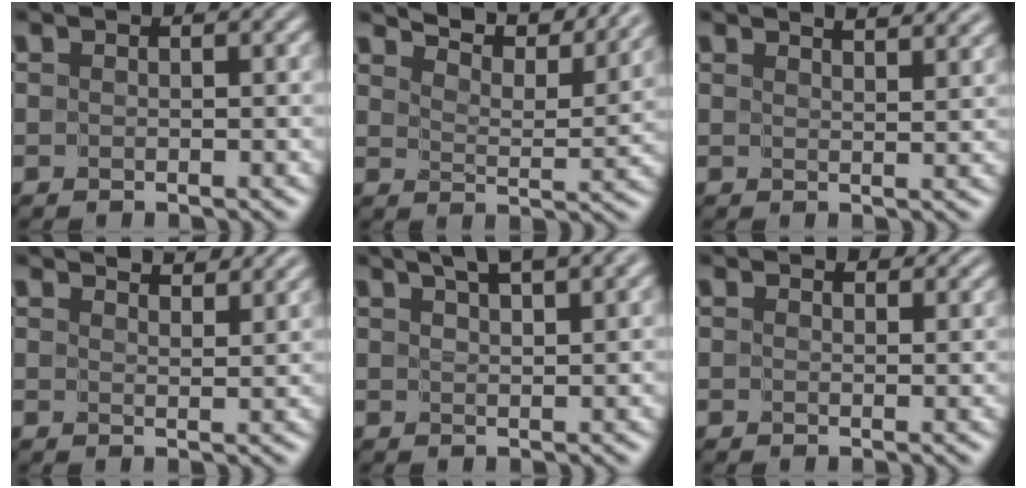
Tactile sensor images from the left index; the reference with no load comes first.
{"total": 9.6, "force": [8.8, 1.7, 3.6], "torque": [-0.056, 0.010, 0.107]}
{"total": 4.3, "force": [3.6, 1.1, 1.9], "torque": [-0.006, 0.024, 0.024]}
{"total": 4.6, "force": [4.2, 0.7, 1.6], "torque": [-0.013, 0.008, 0.041]}
{"total": 5.8, "force": [3.9, 1.6, 4.0], "torque": [-0.037, 0.025, 0.040]}
{"total": 2.5, "force": [2.1, 0.9, 1.1], "torque": [-0.014, 0.003, 0.022]}